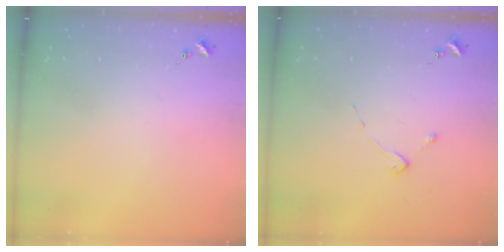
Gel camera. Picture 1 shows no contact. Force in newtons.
{"total": 2.6, "press": 2.5, "slide": 0.4}